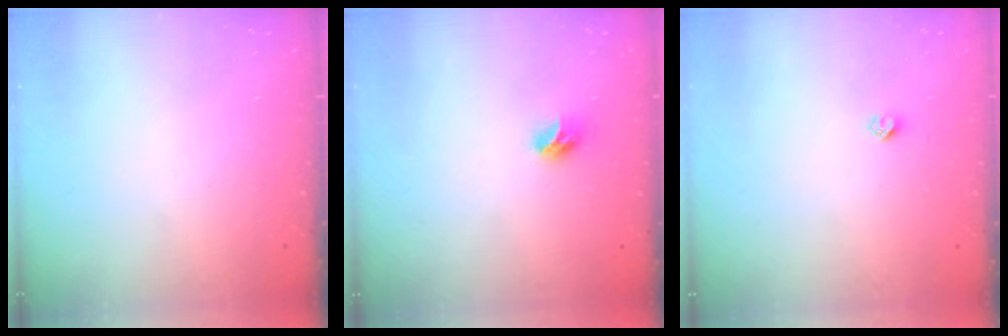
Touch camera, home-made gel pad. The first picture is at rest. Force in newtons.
{"total": 7.5, "press": 7.4, "slide": 0.7}
{"total": 2.3, "press": 2.3, "slide": 0.2}